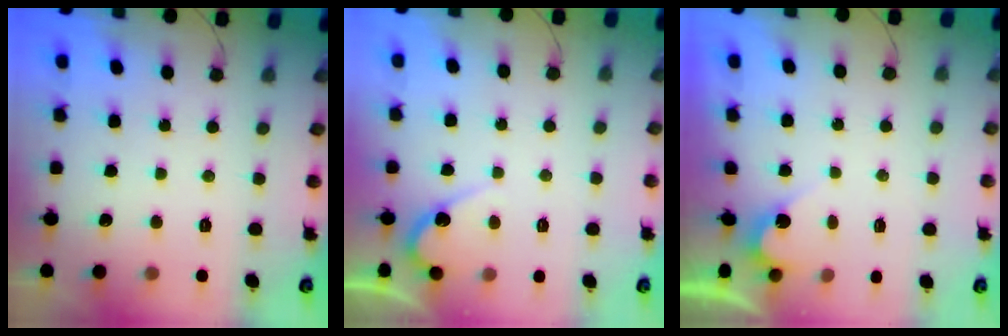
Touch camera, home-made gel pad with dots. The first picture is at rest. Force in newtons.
{"total": 5.2, "press": 5.1, "slide": 0.3}
{"total": 2.7, "press": 2.7, "slide": 0.1}